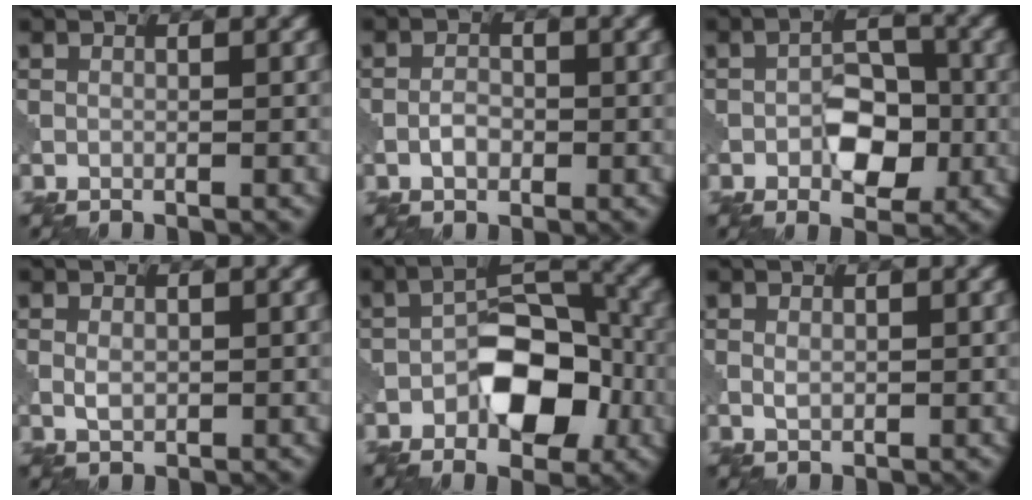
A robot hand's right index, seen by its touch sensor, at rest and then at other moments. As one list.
[{"total": 1.2, "force": [-0.2, 0.8, 0.8], "torque": [-0.015, 0.003, -0.002]}, {"total": 4.2, "force": [-0.9, 2.6, 3.2], "torque": [-0.041, 0.007, -0.008]}, {"total": 1.2, "force": [0.5, 0.8, 0.7], "torque": [-0.020, -0.003, 0.013]}, {"total": 7.3, "force": [-2.3, 4.1, 5.6], "torque": [-0.074, 0.016, -0.039]}, {"total": 0.8, "force": [0.6, 0.4, 0.5], "torque": [-0.017, -0.003, 0.016]}]